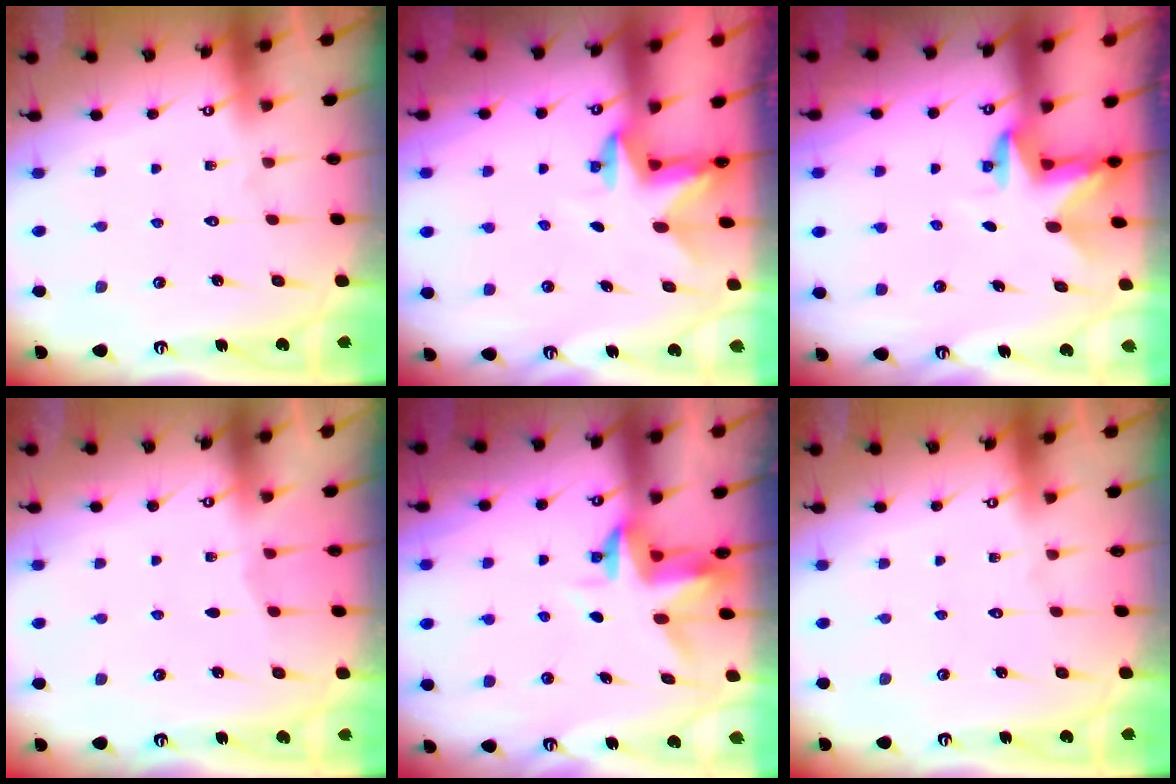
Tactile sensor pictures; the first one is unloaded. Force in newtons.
{"total": 2.4, "press": 2.4, "slide": 0.4}
{"total": 2.9, "press": 2.9, "slide": 0.1}
{"total": 1.4, "press": 1.4, "slide": 0.3}
{"total": 3.4, "press": 3.4, "slide": 0.6}
{"total": 0.0}